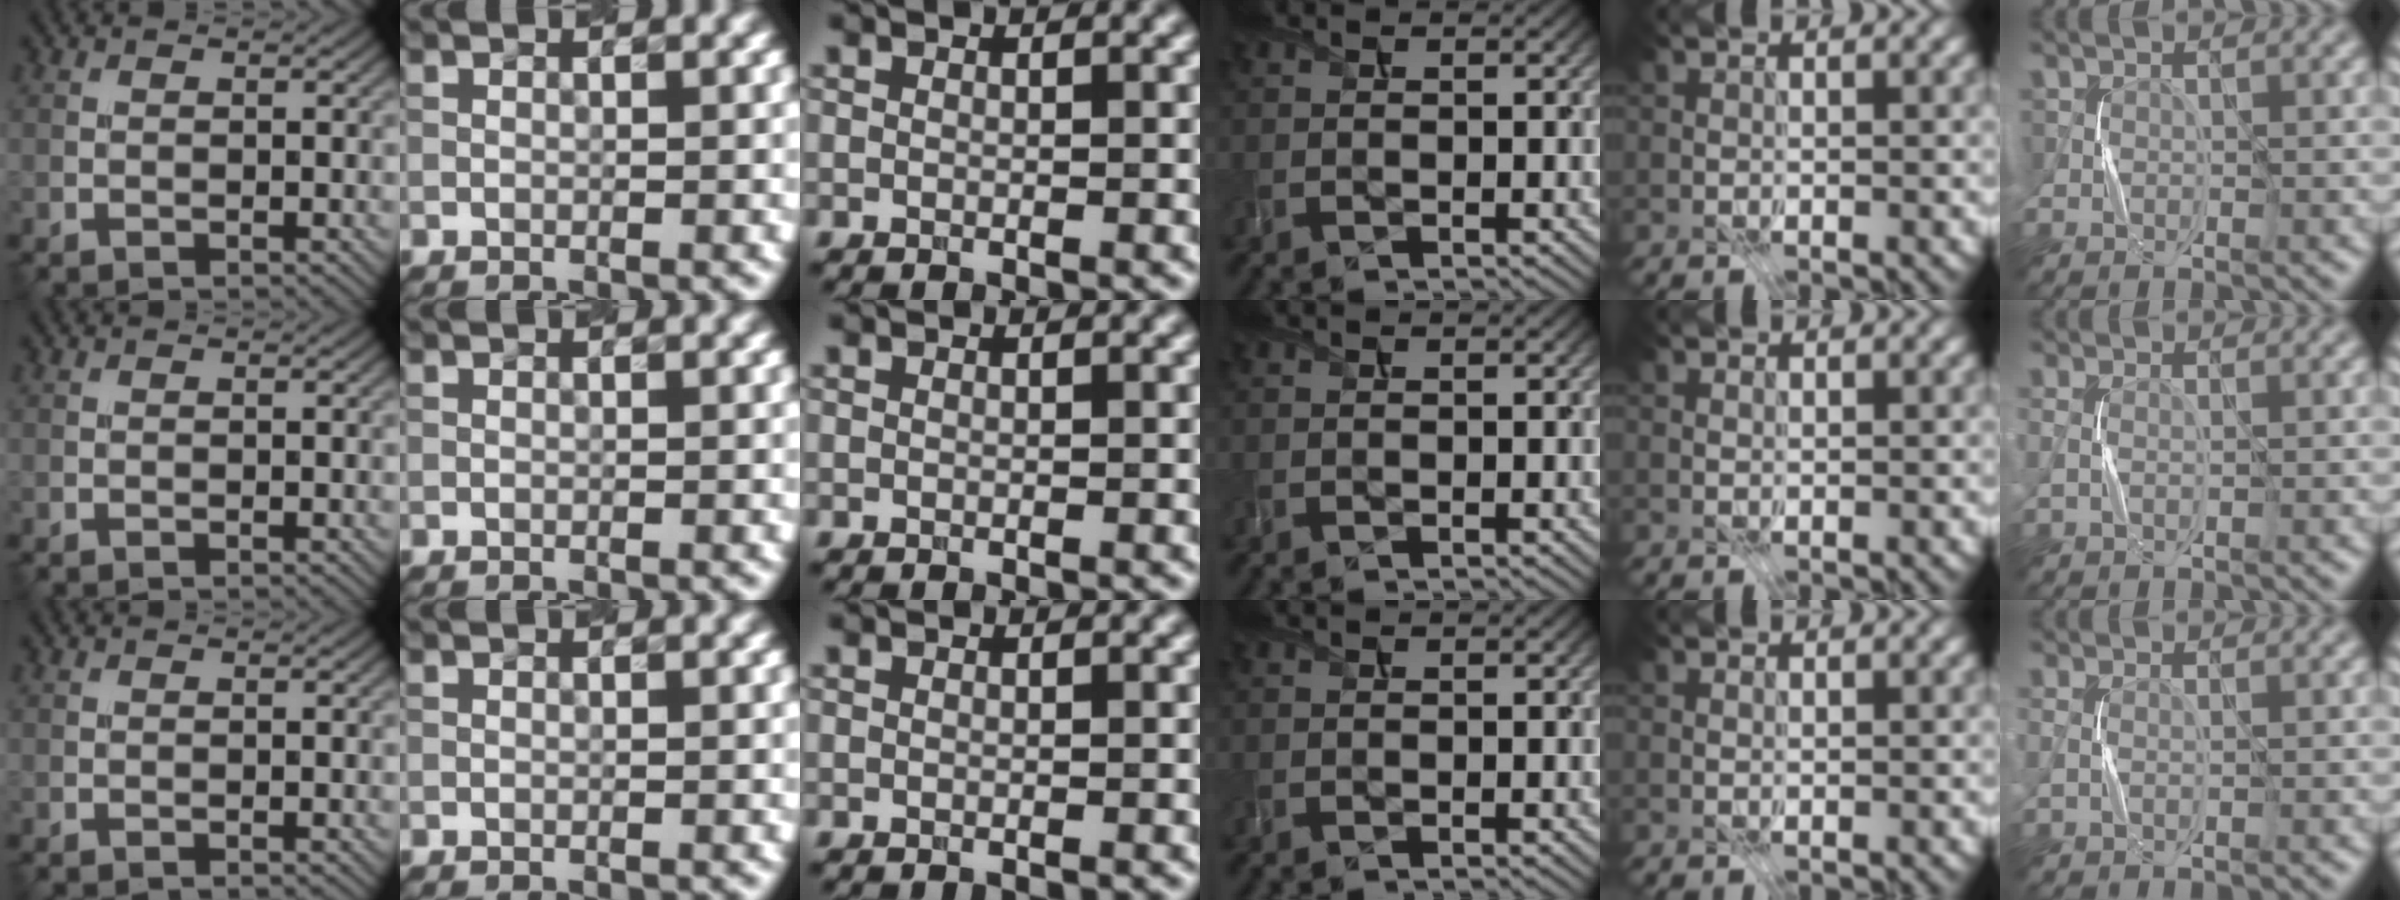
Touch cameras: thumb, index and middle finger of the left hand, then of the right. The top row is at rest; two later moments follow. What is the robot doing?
{"motion": "press", "object": "stapler"}